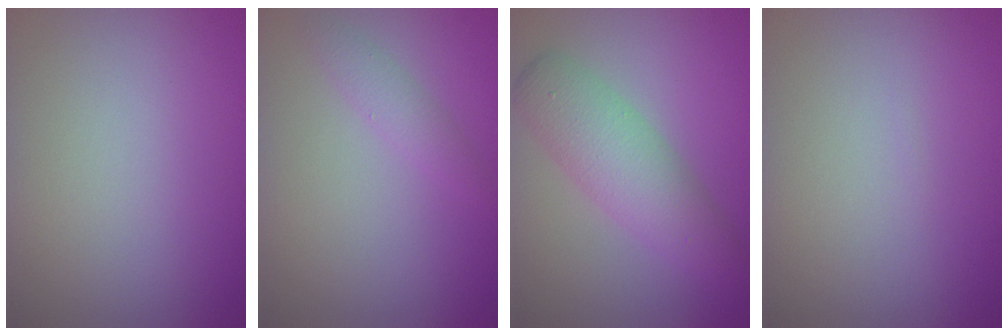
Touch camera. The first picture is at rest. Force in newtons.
{"total": 1.5, "press": 1.5, "slide": 0.1}
{"total": 4.9, "press": 4.9, "slide": 0.0}
{"total": 0.0}